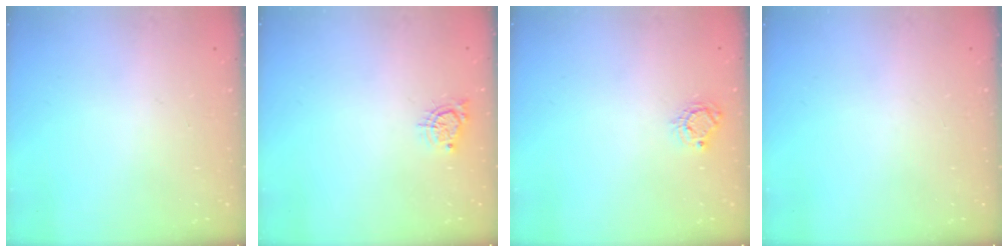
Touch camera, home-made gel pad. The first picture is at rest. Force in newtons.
{"total": 4.8, "press": 4.8, "slide": 0.5}
{"total": 5.5, "press": 5.5, "slide": 0.2}
{"total": 0.0}